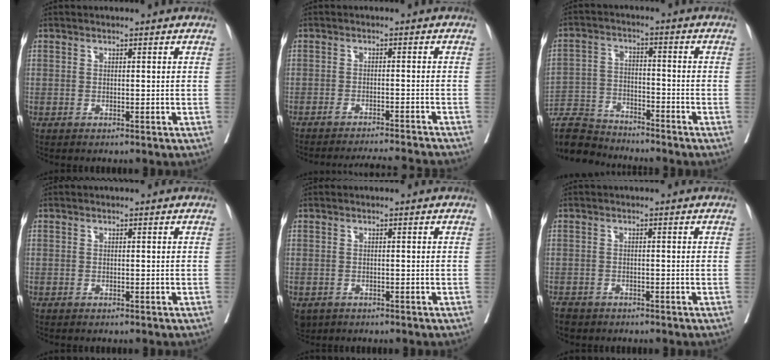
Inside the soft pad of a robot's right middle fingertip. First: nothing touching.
{"total": 9.8, "force": [-9.6, -0.8, 1.8], "torque": [-0.012, -0.003, -0.122]}
{"total": 9.6, "force": [-9.4, 1.8, 1.1], "torque": [-0.027, 0.000, -0.178]}
{"total": 0.0}
{"total": 3.1, "force": [-1.7, 2.4, 1.0], "torque": [-0.016, -0.004, -0.021]}
{"total": 3.4, "force": [-2.6, 2.1, 0.8], "torque": [-0.012, -0.001, -0.040]}